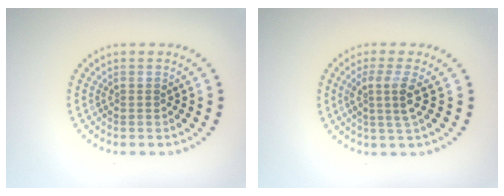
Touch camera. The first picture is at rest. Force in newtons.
{"total": 2.7, "press": 2.0, "slide": 1.8}